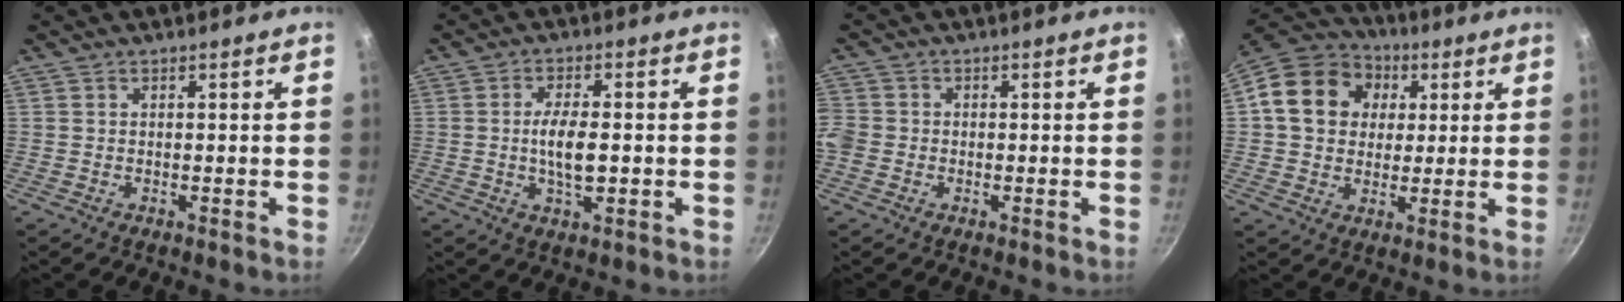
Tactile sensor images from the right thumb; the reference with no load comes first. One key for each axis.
{"total": 6.7, "fx": -0.5, "fy": 2.7, "fz": 6.1, "tx": -0.109, "ty": 0.005, "tz": -0.011}
{"total": 5.1, "fx": -1.4, "fy": 4.4, "fz": 2.1, "tx": -0.043, "ty": 0.009, "tz": -0.037}
{"total": 16.3, "fx": 3.7, "fy": 13.4, "fz": 8.4, "tx": -0.134, "ty": 0.020, "tz": 0.050}